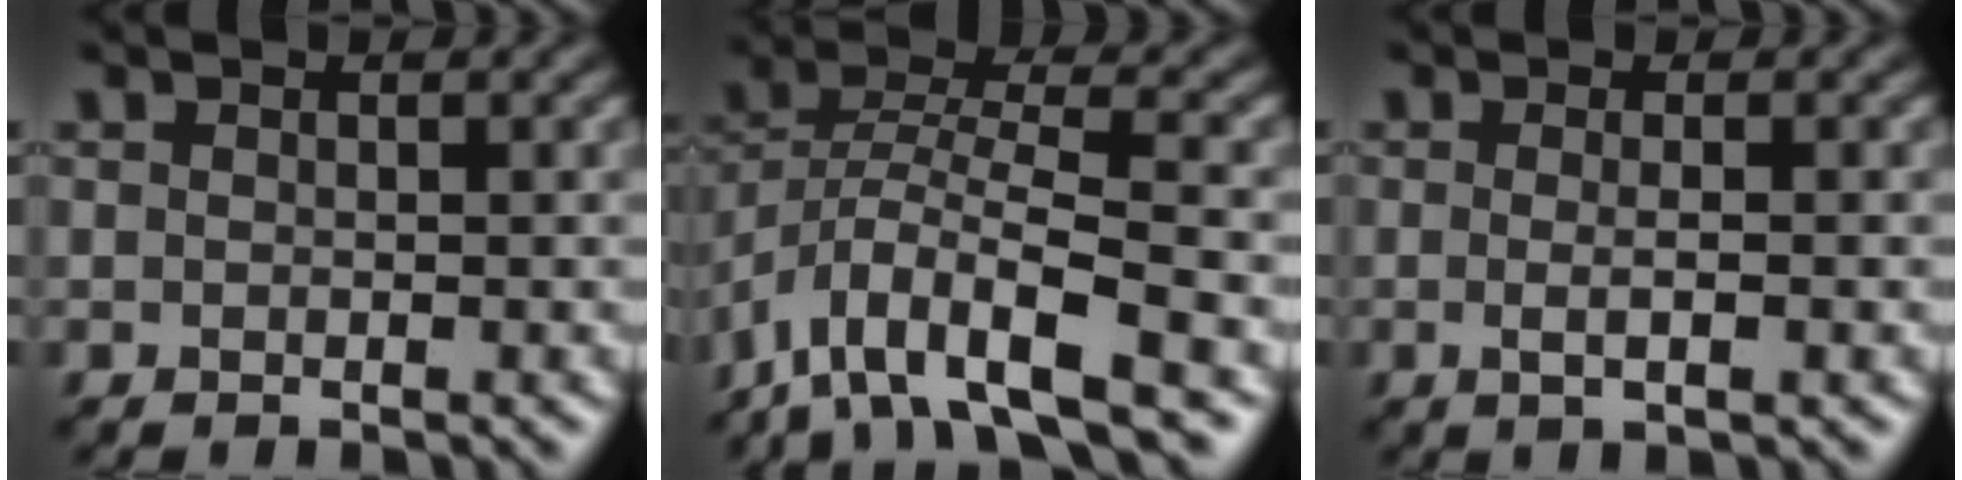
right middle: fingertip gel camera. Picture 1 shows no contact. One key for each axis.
{"total": 8.9, "fx": -5.6, "fy": 2.5, "fz": 6.4, "tx": -0.118, "ty": 0.002, "tz": -0.115}
{"total": 2.0, "fx": -0.1, "fy": 0.5, "fz": 1.9, "tx": -0.027, "ty": -0.006, "tz": -0.007}